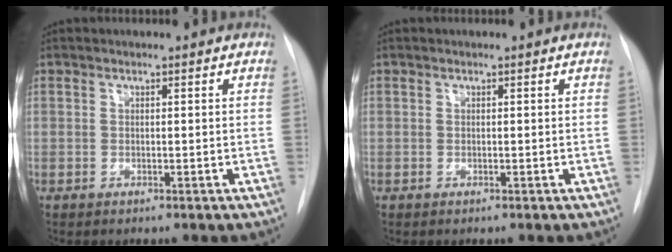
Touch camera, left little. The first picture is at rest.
{"total": 0.0}